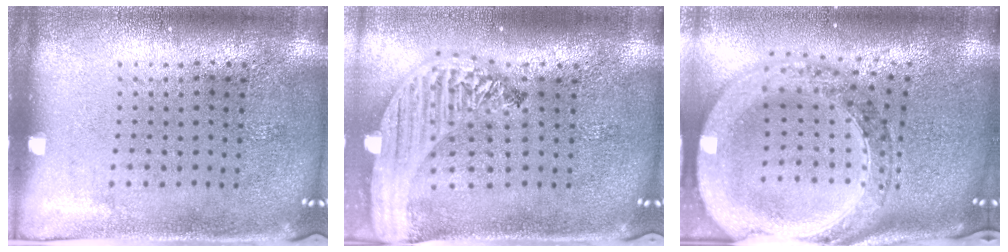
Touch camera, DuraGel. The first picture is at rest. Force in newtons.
{"total": 2.8, "press": 2.3, "slide": 1.7}
{"total": 3.3, "press": 2.6, "slide": 2.0}